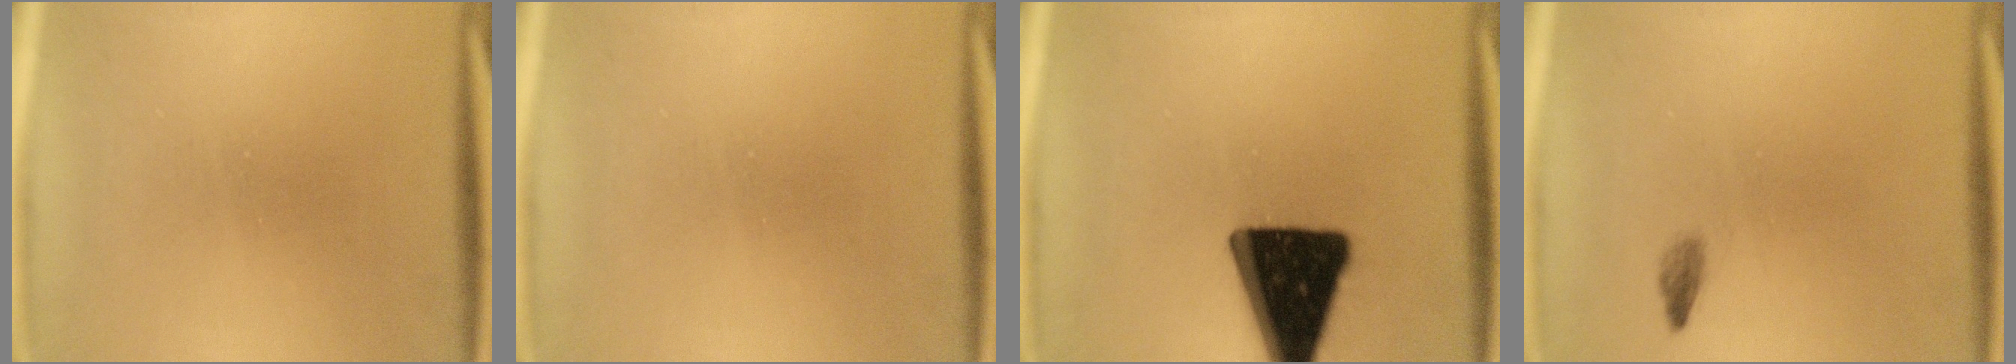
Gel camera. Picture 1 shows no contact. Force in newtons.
{"total": 0.0}
{"total": 19.3}
{"total": 0.9}